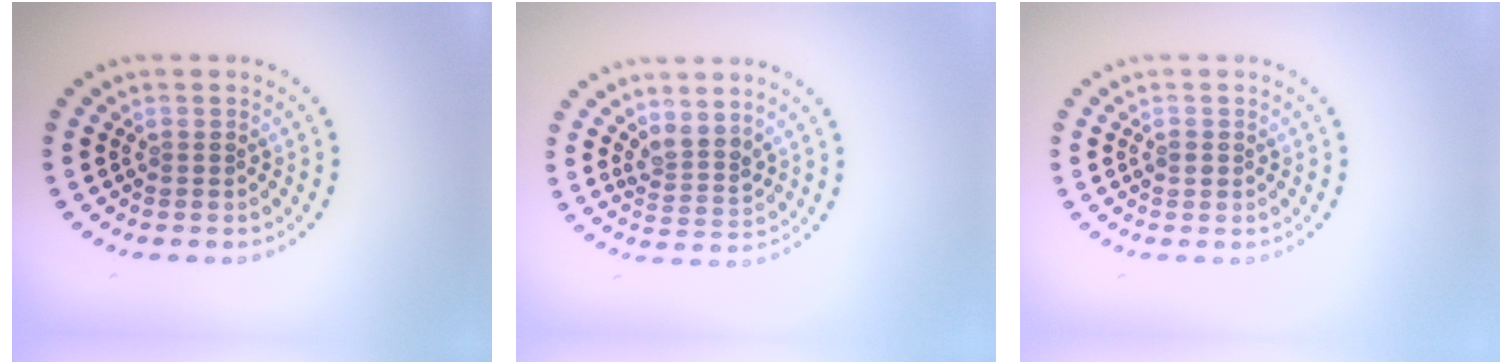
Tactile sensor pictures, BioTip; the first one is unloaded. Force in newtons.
{"total": 2.5, "press": 1.9, "slide": 1.6}
{"total": 1.1, "press": 1.1, "slide": 0.2}